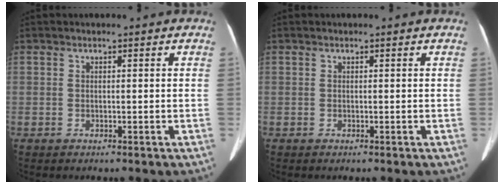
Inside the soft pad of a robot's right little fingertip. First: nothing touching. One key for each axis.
{"total": 0.0}